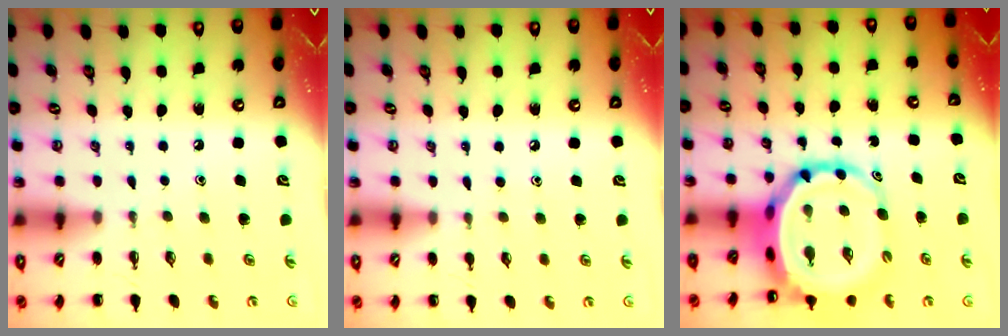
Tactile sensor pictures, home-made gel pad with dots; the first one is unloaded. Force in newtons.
{"total": 4.9, "press": 4.6, "slide": 1.7}
{"total": 9.6, "press": 9.3, "slide": 2.5}